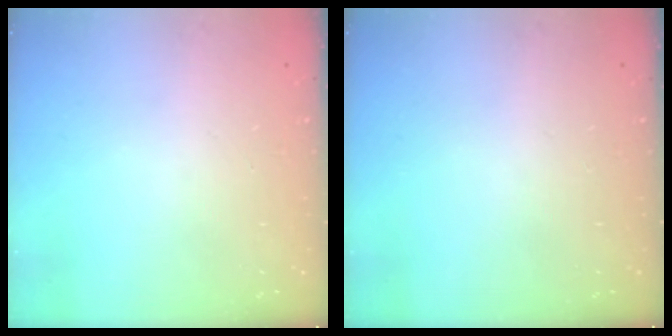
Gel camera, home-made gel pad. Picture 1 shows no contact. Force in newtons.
{"total": 0.0}